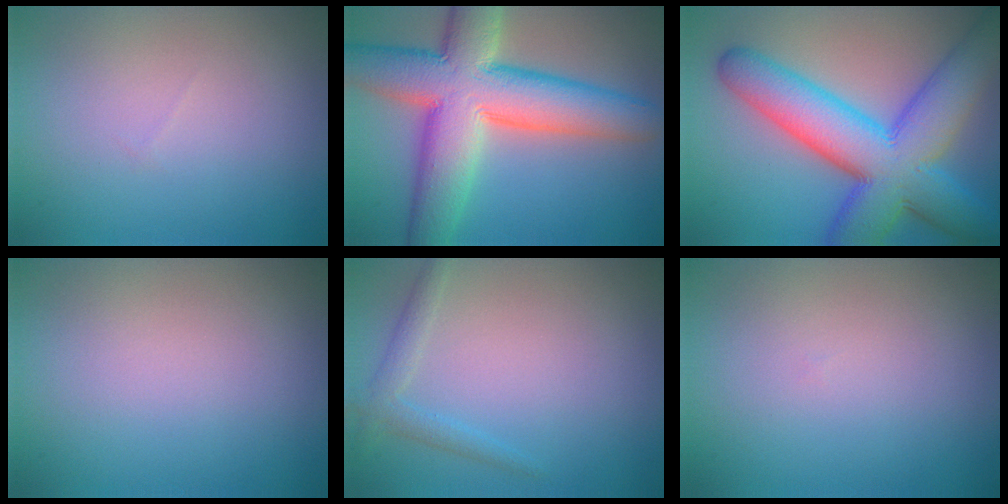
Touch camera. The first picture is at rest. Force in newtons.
{"total": 12.2, "press": 12.2, "slide": 0.6}
{"total": 12.1, "press": 12.1, "slide": 0.2}
{"total": 0.0}
{"total": 1.8, "press": 1.7, "slide": 0.1}
{"total": 0.0}